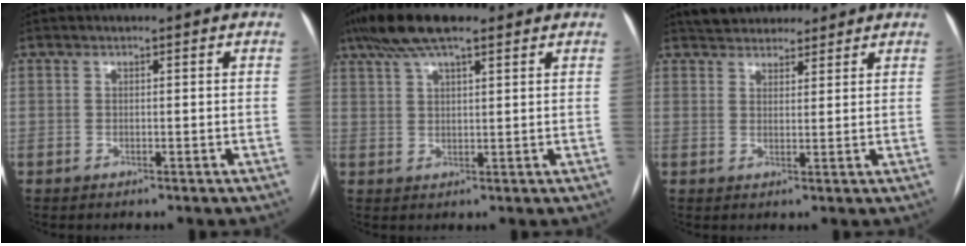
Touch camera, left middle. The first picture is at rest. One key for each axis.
{"total": 10.1, "fx": 7.2, "fy": 2.4, "fz": 6.7, "tx": -0.126, "ty": 0.041, "tz": 0.125}
{"total": 7.8, "fx": 6.9, "fy": 2.9, "fz": 2.1, "tx": -0.022, "ty": 0.023, "tz": 0.104}